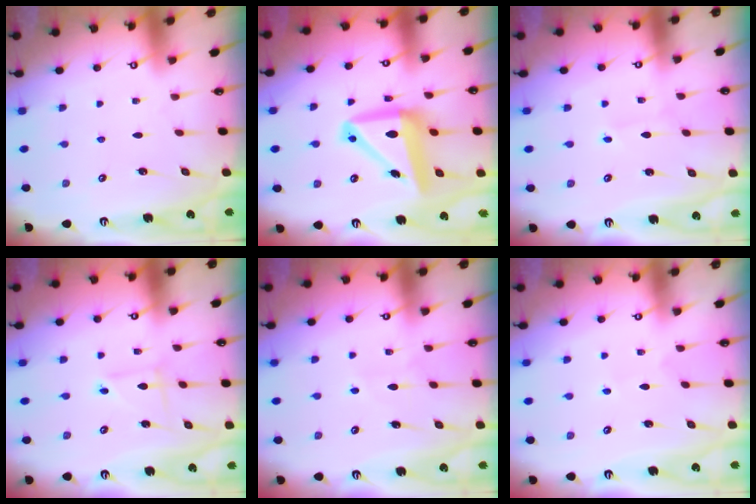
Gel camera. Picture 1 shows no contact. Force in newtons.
{"total": 13.1, "press": 12.8, "slide": 2.4}
{"total": 0.6, "press": 0.6, "slide": 0.0}
{"total": 2.5, "press": 2.5, "slide": 0.2}
{"total": 5.0, "press": 5.0, "slide": 0.2}
{"total": 2.9, "press": 2.9, "slide": 0.3}